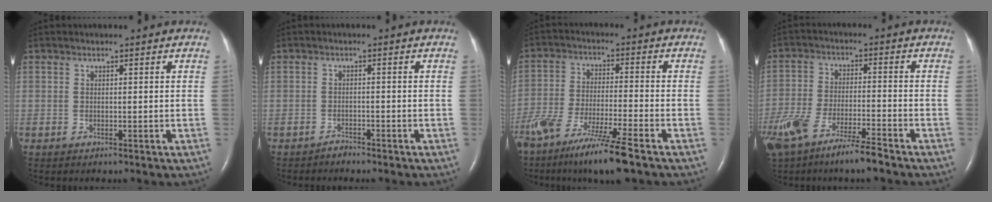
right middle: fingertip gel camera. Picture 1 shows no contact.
{"total": 1.1, "force": [-1.1, 0.2, 0.0], "torque": [-0.002, -0.002, -0.018]}
{"total": 14.3, "force": [-10.3, 0.3, 9.9], "torque": [-0.203, -0.048, -0.185]}
{"total": 11.2, "force": [-8.2, 1.8, 7.5], "torque": [-0.152, -0.014, -0.151]}